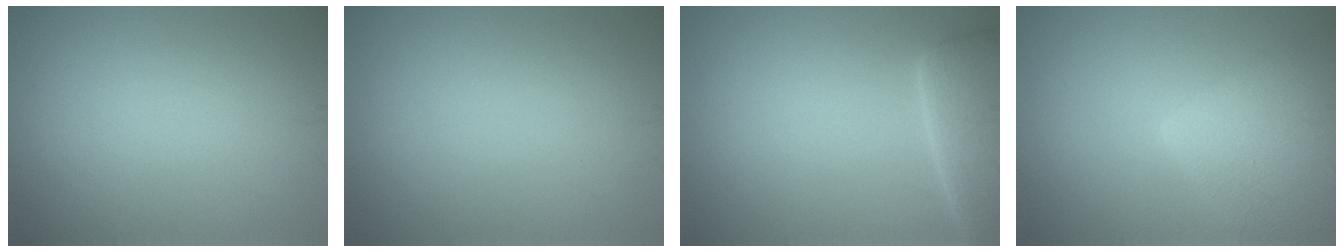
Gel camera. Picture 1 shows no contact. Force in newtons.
{"total": 0.0}
{"total": 5.6, "press": 5.6, "slide": 0.5}
{"total": 7.4, "press": 7.4, "slide": 0.4}